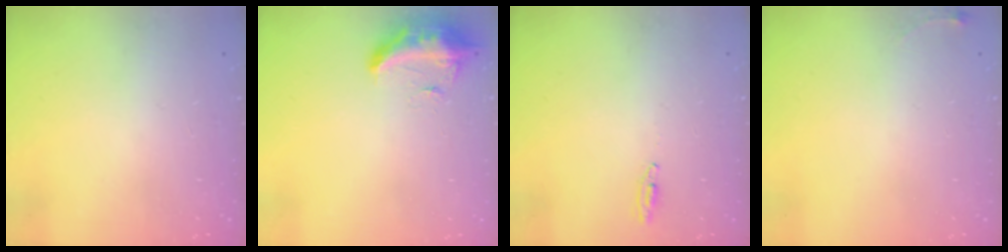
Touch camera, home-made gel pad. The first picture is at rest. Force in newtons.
{"total": 15.9, "press": 11.4, "slide": 11.1}
{"total": 2.7, "press": 2.5, "slide": 1.0}
{"total": 4.0, "press": 3.9, "slide": 0.6}